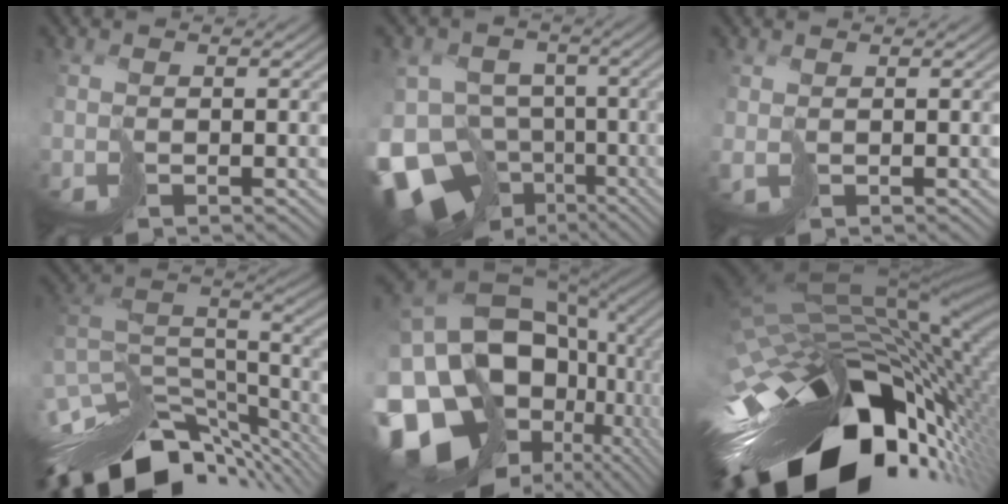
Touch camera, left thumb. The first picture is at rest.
{"total": 16.5, "force": [-8.0, 12.0, 8.0], "torque": [-0.207, -0.022, -0.125]}
{"total": 0.7, "force": [0.6, 0.2, 0.3], "torque": [-0.013, -0.003, 0.012]}
{"total": 14.0, "force": [-9.6, 5.8, 8.3], "torque": [-0.193, -0.007, -0.155]}
{"total": 19.6, "force": [-3.5, 14.4, 12.8], "torque": [-0.287, -0.028, -0.049]}
{"total": 17.2, "force": [-7.0, 9.0, 12.9], "torque": [-0.253, -0.029, -0.101]}